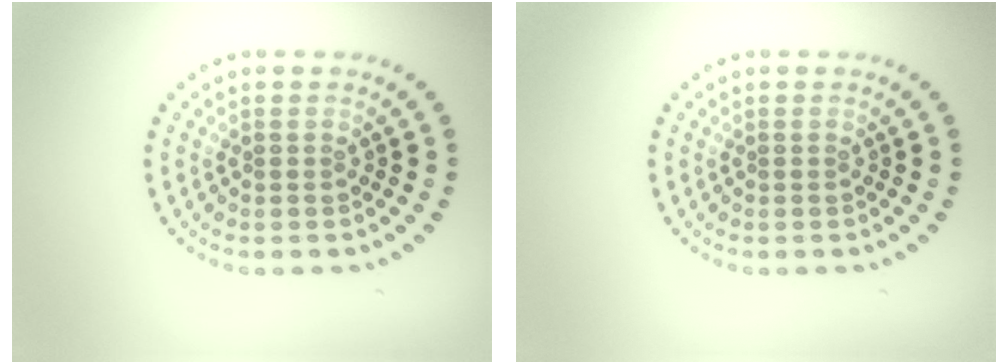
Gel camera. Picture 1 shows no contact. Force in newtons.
{"total": 0.0}